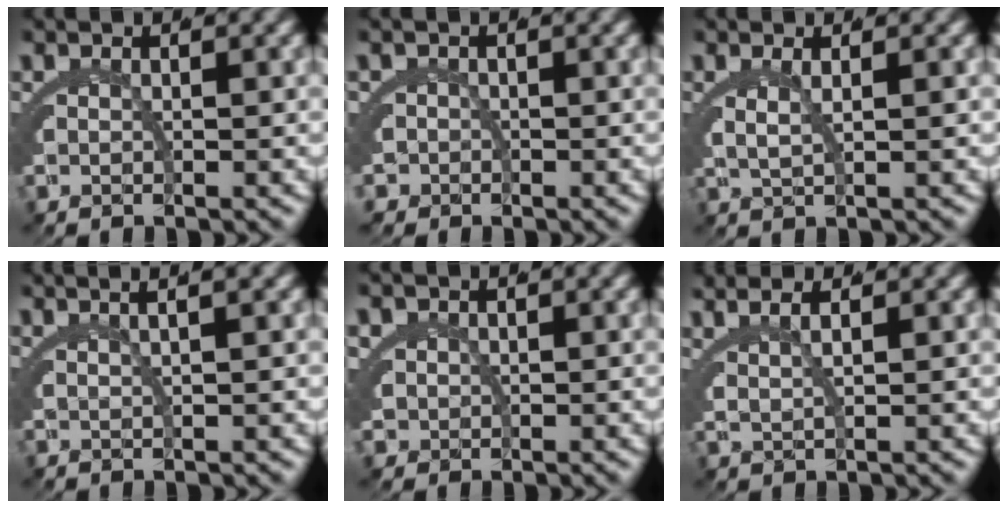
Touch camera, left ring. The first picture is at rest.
{"total": 3.2, "force": [-1.6, 2.7, 0.1], "torque": [-0.007, -0.013, -0.033]}
{"total": 2.1, "force": [0.8, 0.4, 1.9], "torque": [-0.037, -0.007, 0.020]}
{"total": 4.0, "force": [2.8, 0.2, 2.8], "torque": [-0.013, 0.025, 0.040]}
{"total": 3.6, "force": [0.0, 3.4, 1.3], "torque": [-0.045, -0.017, 0.005]}
{"total": 3.8, "force": [2.8, 1.2, 2.3], "torque": [-0.033, 0.014, 0.044]}